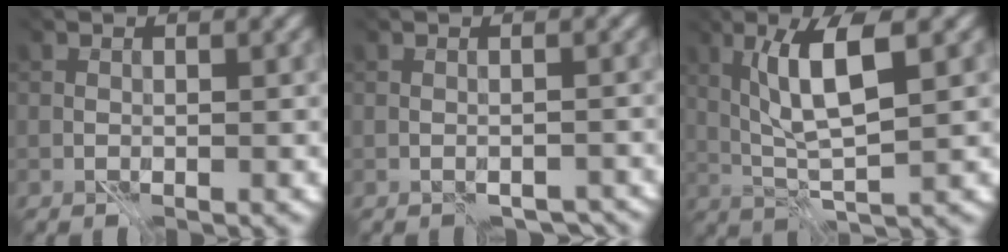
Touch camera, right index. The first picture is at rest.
{"total": 1.0, "force": [-0.8, 0.4, -0.4], "torque": [0.026, 0.000, -0.008]}
{"total": 5.8, "force": [0.8, 0.5, 5.7], "torque": [-0.107, 0.009, 0.031]}